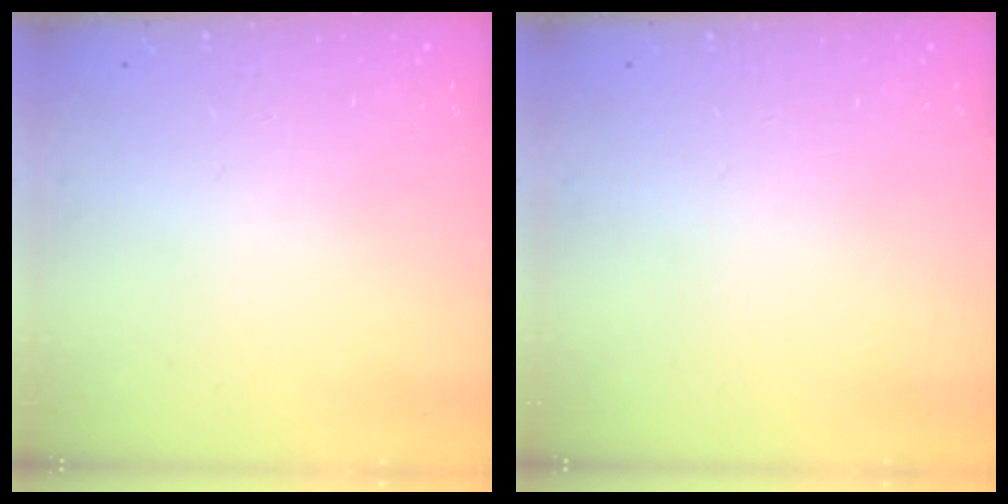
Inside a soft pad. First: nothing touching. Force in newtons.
{"total": 0.0}